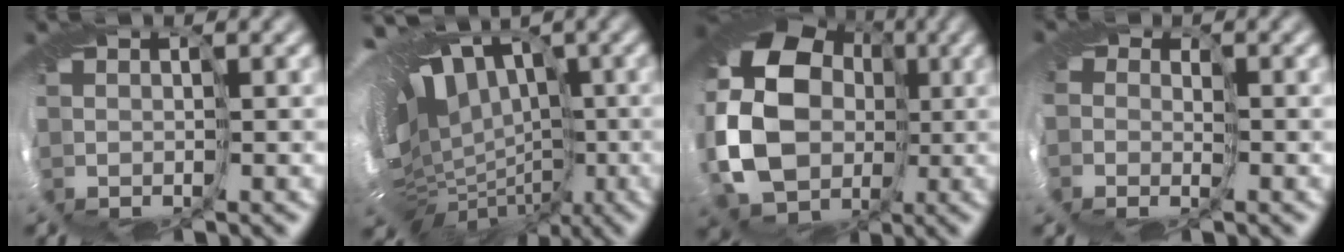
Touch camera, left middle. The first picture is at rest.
{"total": 15.4, "force": [-0.7, 9.0, 12.4], "torque": [-0.161, -0.011, -0.003]}
{"total": 15.3, "force": [-1.8, 11.9, 9.4], "torque": [-0.178, -0.013, -0.056]}
{"total": 1.3, "force": [-1.1, 0.6, -0.3], "torque": [0.017, -0.021, -0.026]}